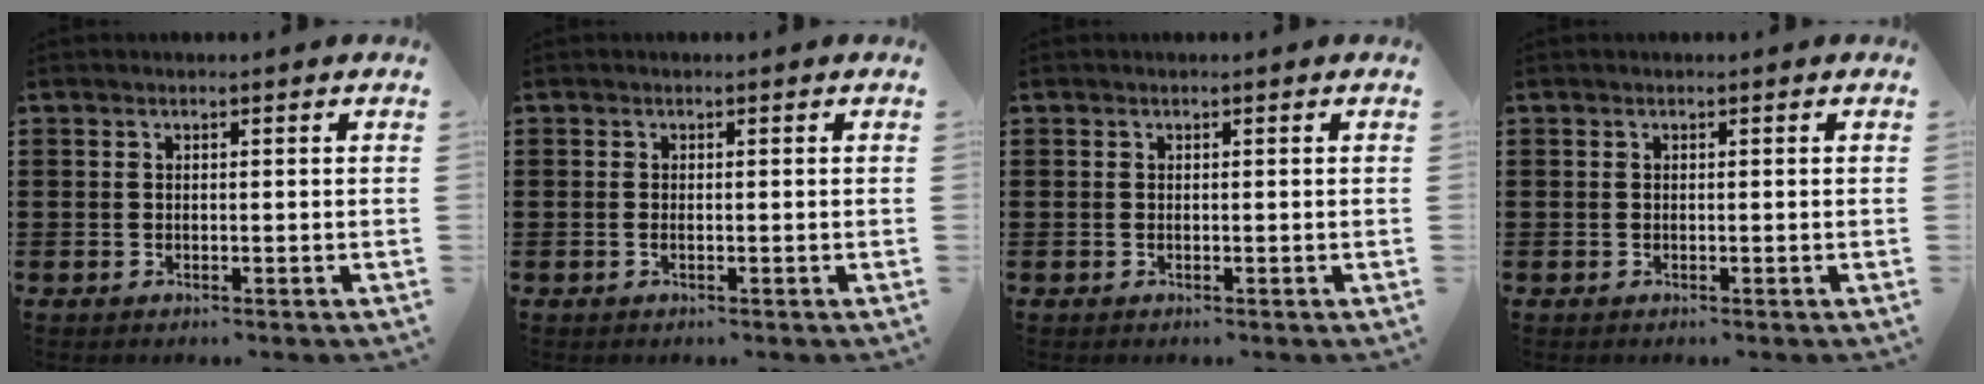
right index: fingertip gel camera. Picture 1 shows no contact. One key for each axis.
{"total": 0.6, "fx": -0.3, "fy": 0.1, "fz": 0.5, "tx": -0.010, "ty": -0.003, "tz": -0.005}
{"total": 0.0}
{"total": 0.0}